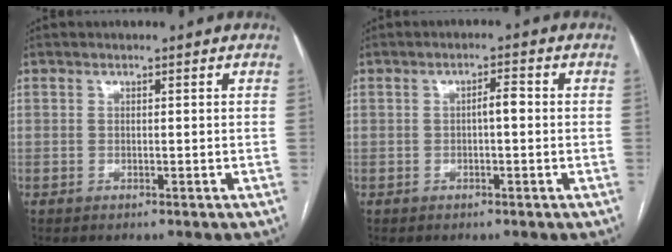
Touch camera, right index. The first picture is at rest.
{"total": 2.2, "force": [-0.2, 0.5, 2.1], "torque": [-0.033, 0.006, -0.003]}